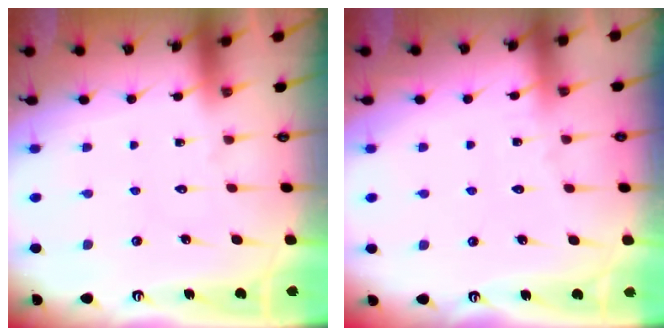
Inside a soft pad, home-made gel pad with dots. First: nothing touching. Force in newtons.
{"total": 3.0, "press": 2.9, "slide": 0.3}